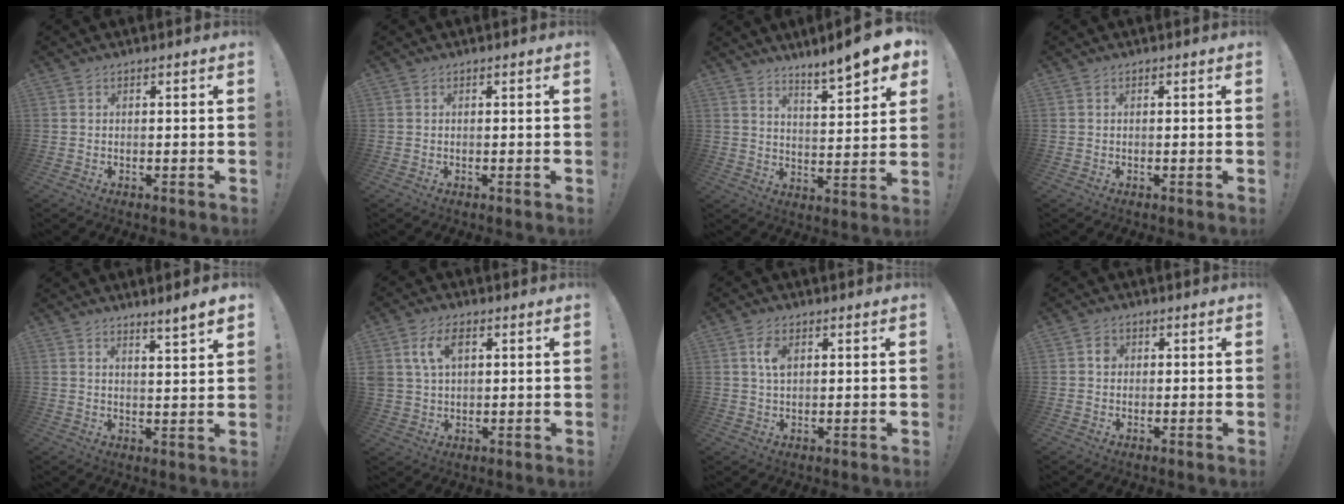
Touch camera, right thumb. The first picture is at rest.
{"total": 0.0}
{"total": 9.1, "force": [7.3, 0.1, 5.5], "torque": [-0.075, -0.063, 0.117]}
{"total": 0.0}
{"total": 4.8, "force": [3.7, -0.6, 2.9], "torque": [-0.037, -0.032, 0.059]}
{"total": 8.1, "force": [3.0, 5.3, 5.3], "torque": [-0.104, 0.008, 0.059]}
{"total": 4.8, "force": [1.7, 2.6, 3.7], "torque": [-0.063, 0.000, 0.028]}
{"total": 2.2, "force": [0.1, 2.0, 0.9], "torque": [-0.005, 0.000, -0.002]}